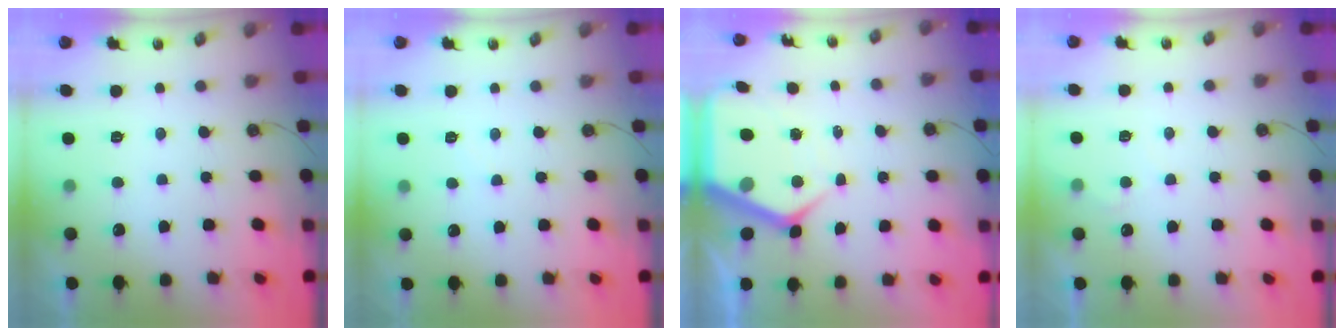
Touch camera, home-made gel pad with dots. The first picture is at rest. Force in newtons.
{"total": 2.5, "press": 2.5, "slide": 0.4}
{"total": 8.7, "press": 8.6, "slide": 0.8}
{"total": 3.7, "press": 3.7, "slide": 0.4}